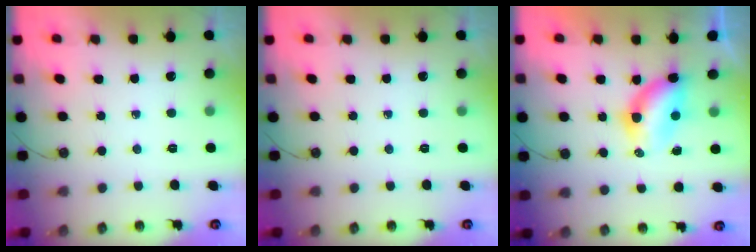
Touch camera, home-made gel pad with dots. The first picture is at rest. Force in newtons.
{"total": 0.0}
{"total": 5.9, "press": 5.9, "slide": 0.5}